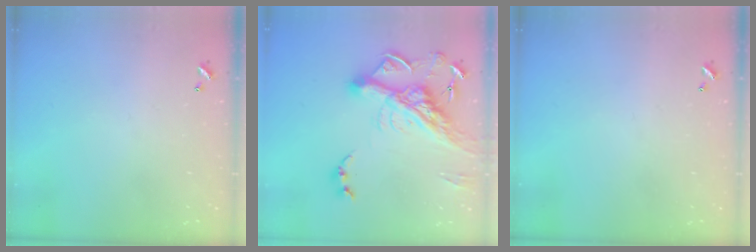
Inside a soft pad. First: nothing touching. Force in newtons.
{"total": 18.7, "press": 18.6, "slide": 2.4}
{"total": 0.0}